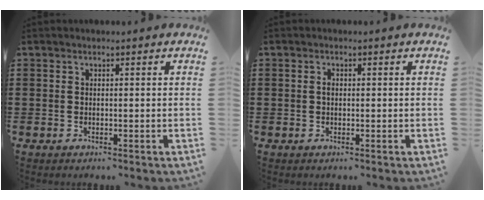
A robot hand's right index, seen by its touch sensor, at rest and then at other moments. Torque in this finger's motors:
{"motor_torque": [0.36, -0.27, 0.10, 0.04]}